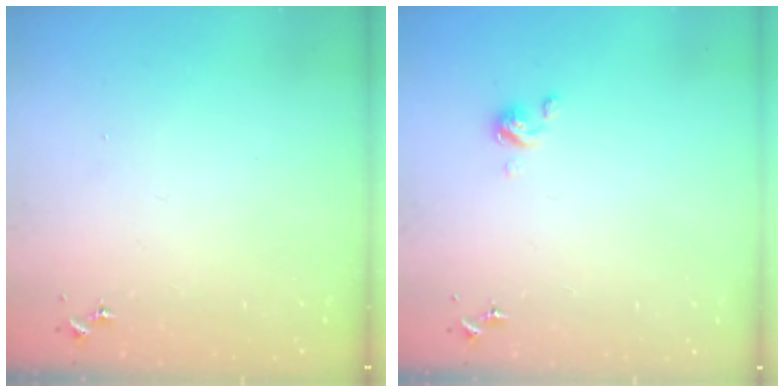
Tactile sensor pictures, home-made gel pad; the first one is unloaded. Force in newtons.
{"total": 3.6, "press": 3.5, "slide": 0.4}